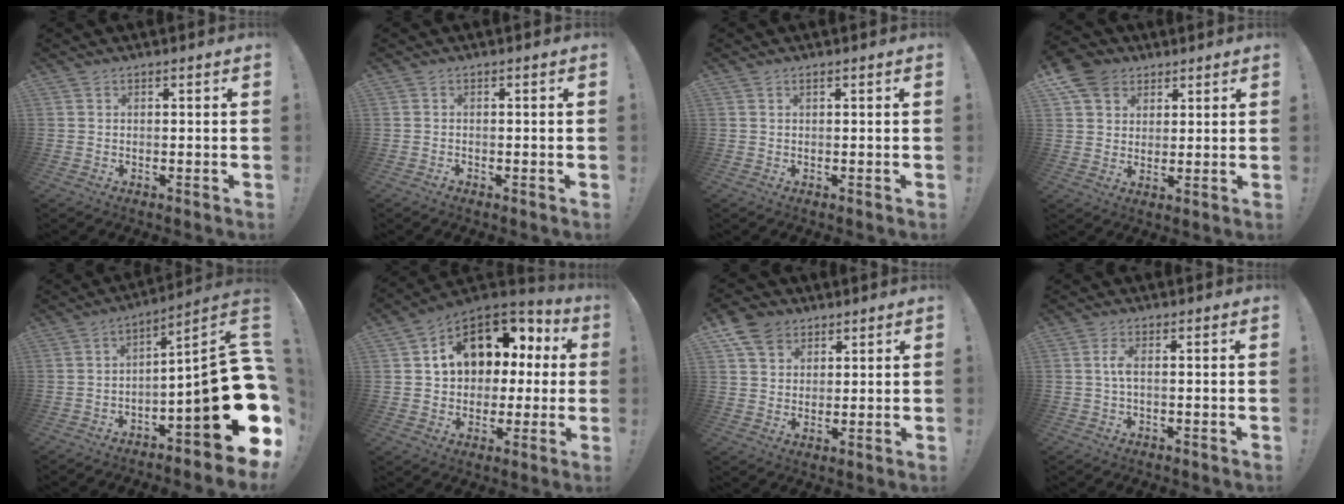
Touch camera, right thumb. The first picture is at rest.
{"total": 0.8, "force": [-0.7, 0.3, -0.1], "torque": [0.003, 0.002, -0.012]}
{"total": 0.6, "force": [0.3, 0.1, 0.5], "torque": [-0.012, 0.001, 0.005]}
{"total": 9.5, "force": [5.3, 7.3, 2.9], "torque": [-0.048, -0.023, 0.107]}
{"total": 19.8, "force": [-5.1, 4.4, 18.6], "torque": [-0.261, 0.007, -0.083]}
{"total": 14.3, "force": [5.1, 10.9, 7.8], "torque": [-0.107, -0.026, 0.100]}
{"total": 8.3, "force": [5.2, 6.1, 2.3], "torque": [-0.036, -0.022, 0.102]}
{"total": 3.1, "force": [0.0, 0.8, 3.0], "torque": [-0.063, 0.001, -0.004]}